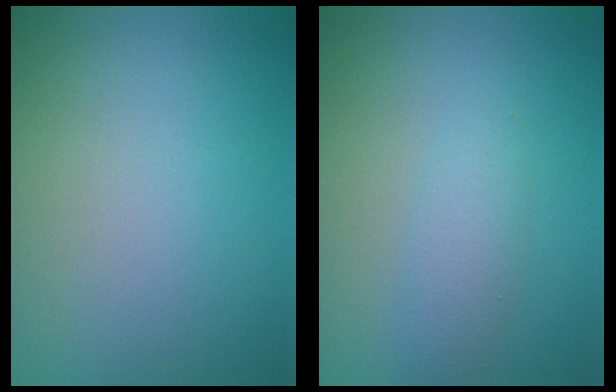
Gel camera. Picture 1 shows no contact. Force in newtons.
{"total": 1.8, "press": 1.8, "slide": 0.0}